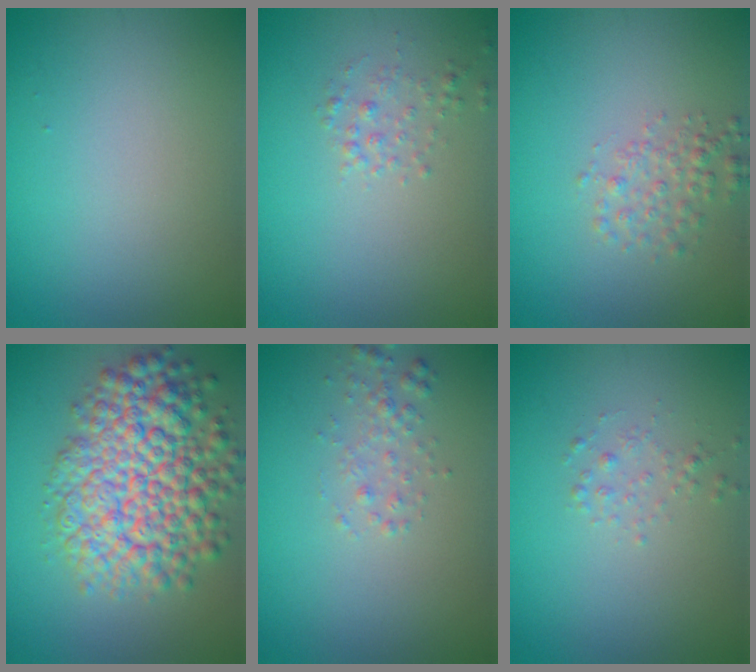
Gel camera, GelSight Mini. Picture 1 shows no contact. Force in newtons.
{"total": 1.3, "press": 1.2, "slide": 0.1}
{"total": 2.0, "press": 2.0, "slide": 0.1}
{"total": 9.6, "press": 9.6, "slide": 0.4}
{"total": 1.6, "press": 1.6, "slide": 0.0}
{"total": 0.9, "press": 0.9, "slide": 0.0}